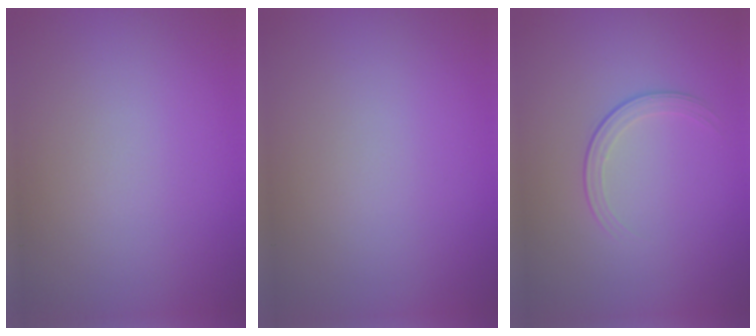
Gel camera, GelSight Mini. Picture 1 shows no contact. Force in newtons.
{"total": 0.0}
{"total": 1.7, "press": 0.9, "slide": 1.4}